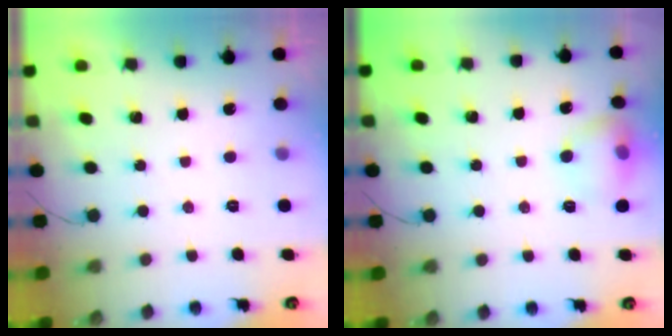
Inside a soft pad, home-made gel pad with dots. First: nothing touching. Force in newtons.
{"total": 8.9, "press": 8.8, "slide": 1.2}